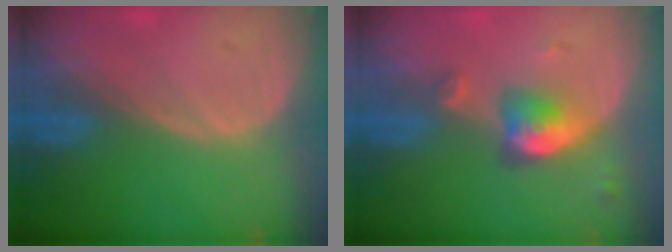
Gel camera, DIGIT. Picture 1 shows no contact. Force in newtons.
{"total": 5.1, "press": 4.9, "slide": 1.6}